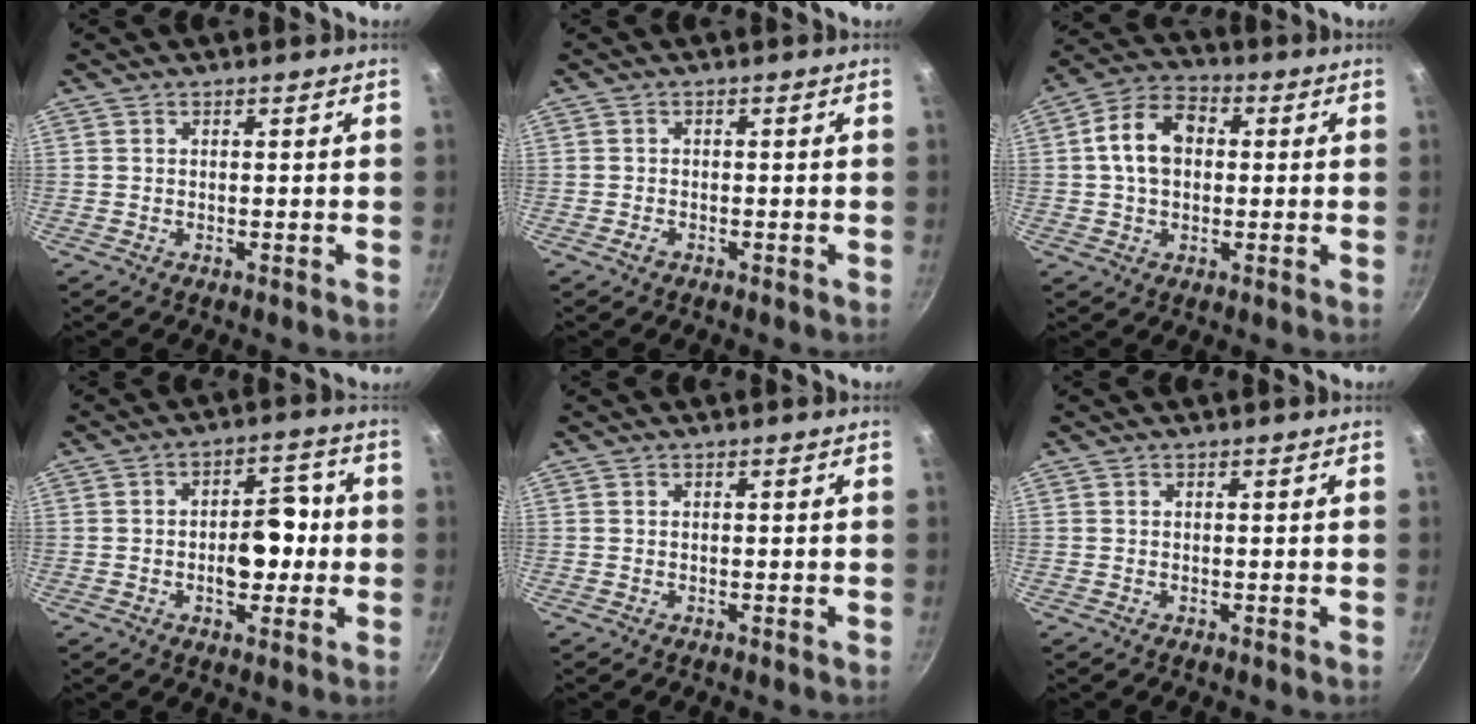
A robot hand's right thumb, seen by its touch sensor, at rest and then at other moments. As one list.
[{"total": 1.3, "force": [-0.8, 0.8, 0.6], "torque": [-0.009, 0.007, -0.015]}, {"total": 10.3, "force": [1.1, 7.4, 7.1], "torque": [-0.106, 0.025, 0.004]}, {"total": 8.6, "force": [-1.0, 5.4, 6.6], "torque": [-0.052, 0.020, -0.018]}, {"total": 0.0}, {"total": 0.0}]